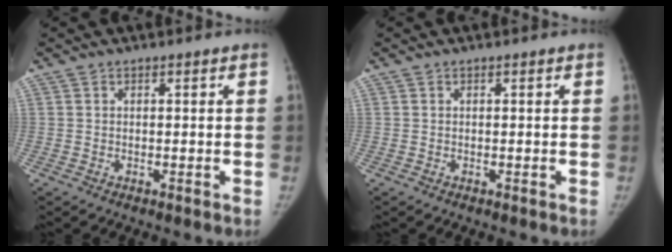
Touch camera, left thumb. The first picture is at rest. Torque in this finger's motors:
{"motor_torque": [0.57, -0.80, 0.16, -0.04, 0.00]}